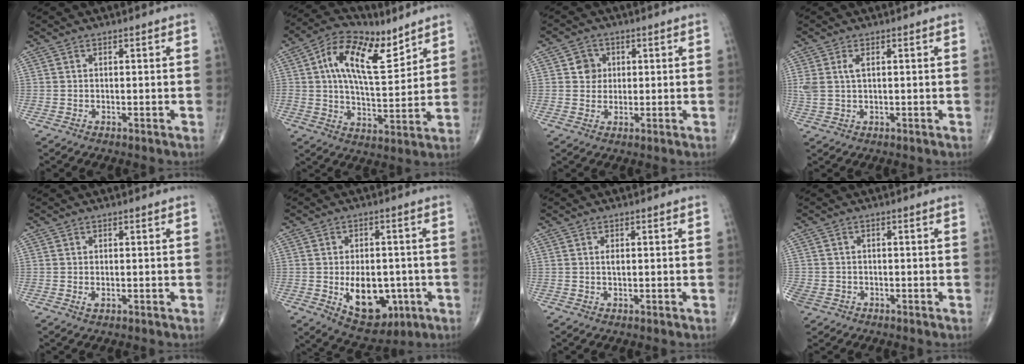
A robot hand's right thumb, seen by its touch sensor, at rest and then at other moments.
{"total": 14.8, "force": [6.7, 7.0, 11.2], "torque": [-0.175, -0.018, 0.116]}
{"total": 3.9, "force": [0.9, 3.6, 1.2], "torque": [0.004, 0.002, 0.009]}
{"total": 3.7, "force": [1.0, 1.8, 3.0], "torque": [-0.083, 0.011, 0.027]}
{"total": 1.0, "force": [-0.2, 0.5, 0.8], "torque": [-0.015, -0.003, -0.004]}
{"total": 12.8, "force": [-3.2, 8.0, 9.5], "torque": [-0.105, 0.004, -0.029]}
{"total": 0.9, "force": [0.2, 0.4, 0.8], "torque": [-0.014, 0.000, 0.002]}
{"total": 4.4, "force": [-2.3, 3.6, 1.2], "torque": [-0.036, 0.008, -0.037]}